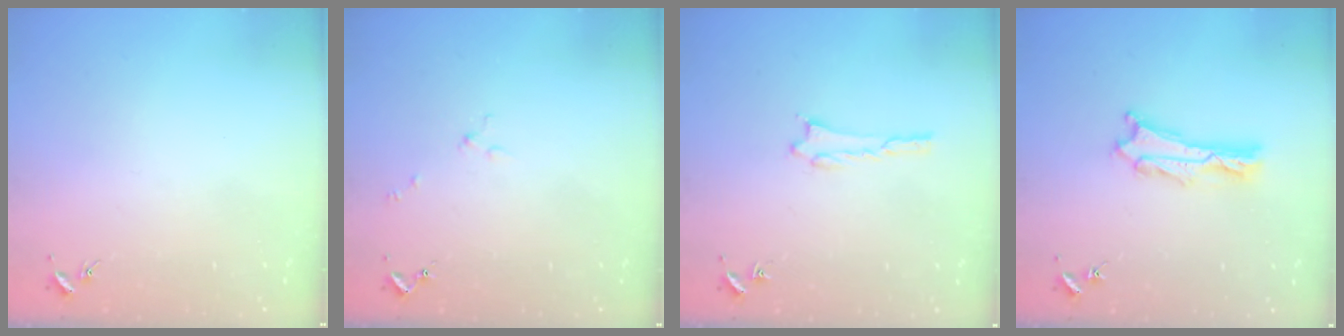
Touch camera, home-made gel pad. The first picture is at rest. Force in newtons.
{"total": 1.7, "press": 1.7, "slide": 0.3}
{"total": 1.4, "press": 1.4, "slide": 0.2}
{"total": 2.4, "press": 2.4, "slide": 0.3}